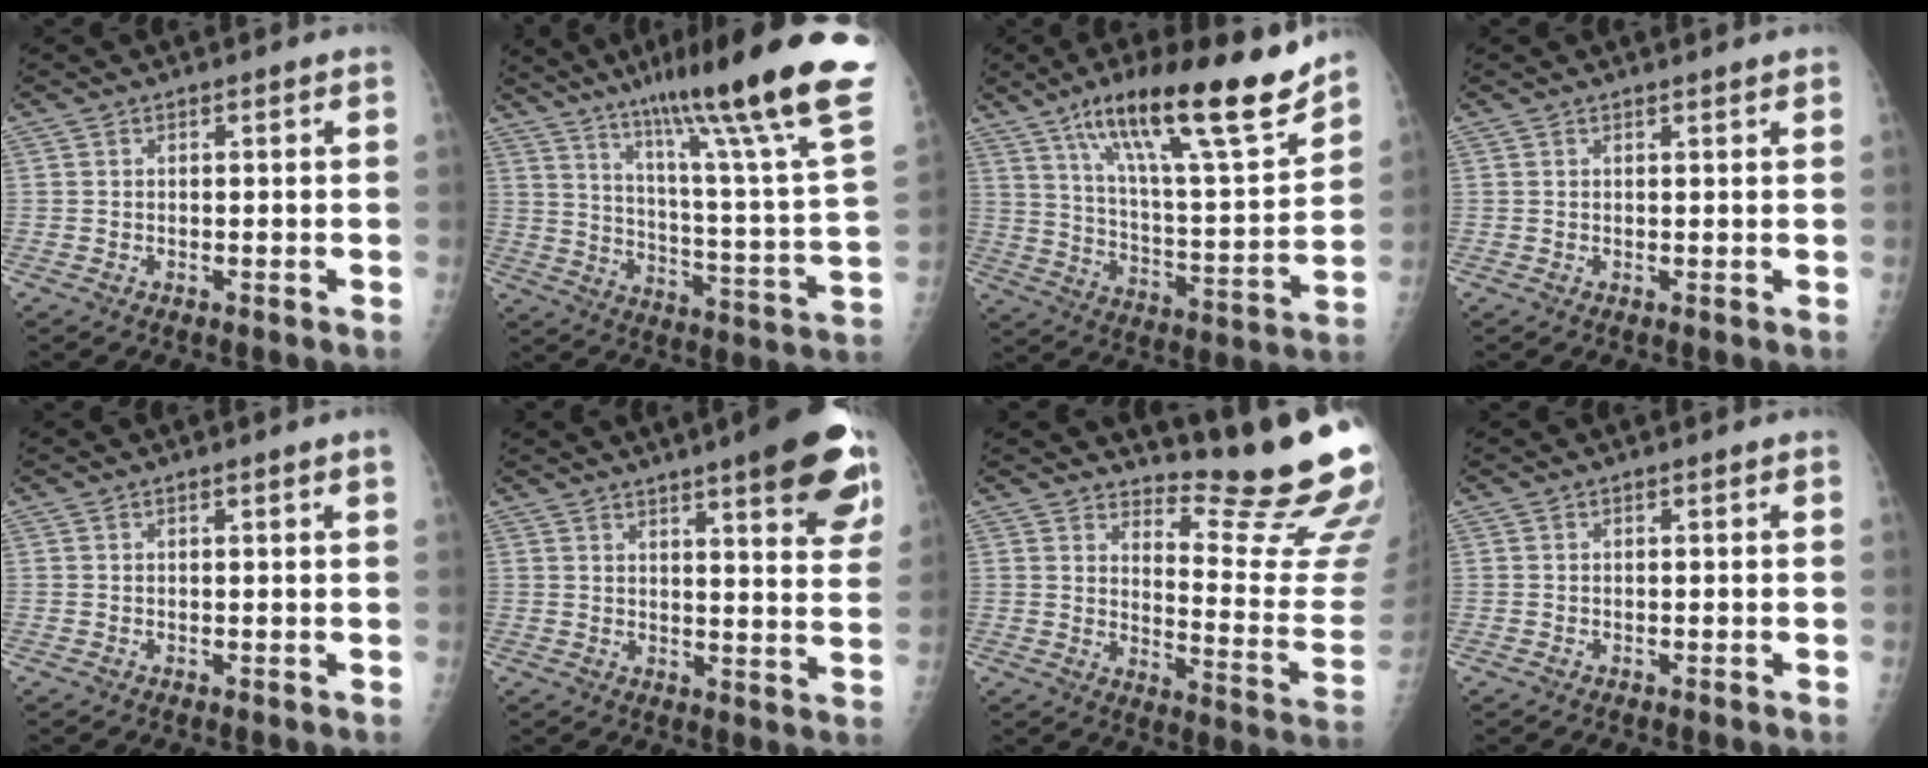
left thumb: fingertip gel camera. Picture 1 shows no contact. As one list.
[{"total": 30.2, "force": [20.1, 2.4, 22.3], "torque": [-0.295, -0.084, 0.301]}, {"total": 24.1, "force": [16.4, 4.2, 17.1], "torque": [-0.255, -0.065, 0.273]}, {"total": 1.3, "force": [1.2, 0.0, 0.6], "torque": [-0.005, 0.001, 0.016]}, {"total": 1.2, "force": [0.6, -0.2, 1.0], "torque": [-0.019, -0.001, 0.008]}, {"total": 17.5, "force": [10.7, 3.4, 13.4], "torque": [-0.146, -0.044, 0.128]}, {"total": 17.1, "force": [16.0, 0.4, 5.8], "torque": [-0.058, -0.206, 0.206]}, {"total": 0.0}]